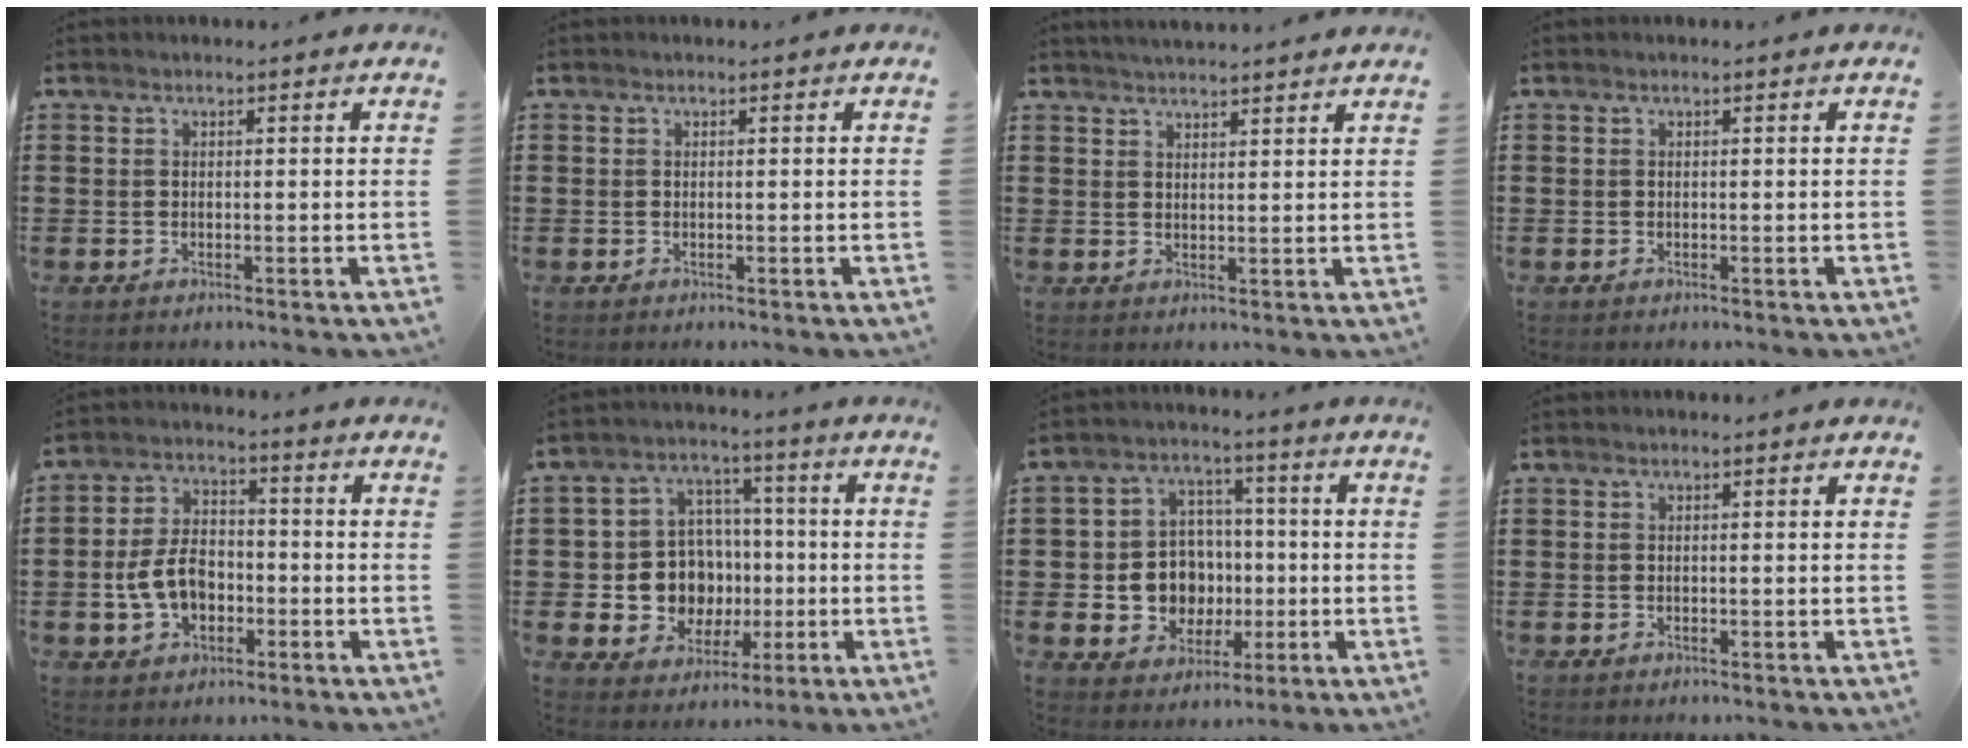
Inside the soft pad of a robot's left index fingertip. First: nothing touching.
{"total": 0.0}
{"total": 2.4, "force": [2.3, -0.4, 0.3], "torque": [-0.010, -0.004, 0.044]}
{"total": 0.0}
{"total": 7.5, "force": [-2.1, 5.0, 5.1], "torque": [-0.128, 0.005, -0.046]}
{"total": 9.7, "force": [-0.5, 9.1, 3.3], "torque": [-0.100, 0.013, 0.003]}
{"total": 8.4, "force": [-0.6, 7.9, 3.0], "torque": [-0.073, 0.021, 0.000]}
{"total": 0.0}